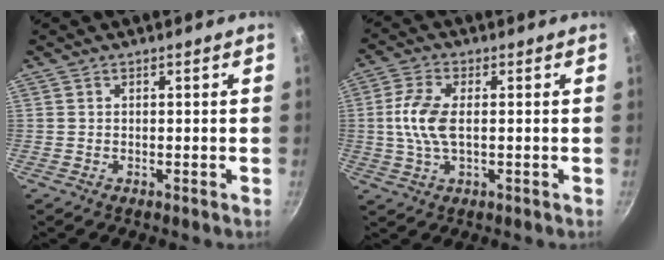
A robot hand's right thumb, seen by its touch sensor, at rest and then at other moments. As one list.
[{"total": 7.7, "force": [0.3, 3.8, 6.7], "torque": [-0.144, 0.008, 0.001]}]